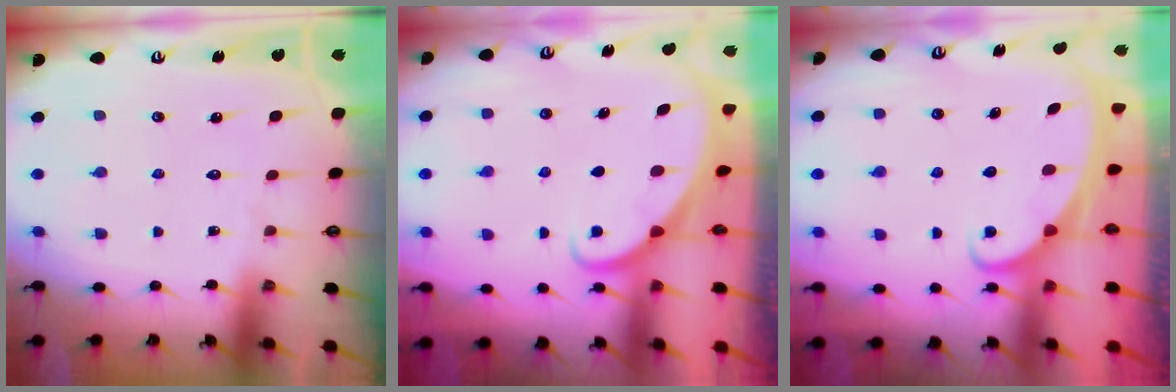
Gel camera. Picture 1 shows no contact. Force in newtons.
{"total": 1.6, "press": 1.6, "slide": 0.0}
{"total": 1.9, "press": 1.9, "slide": 0.1}